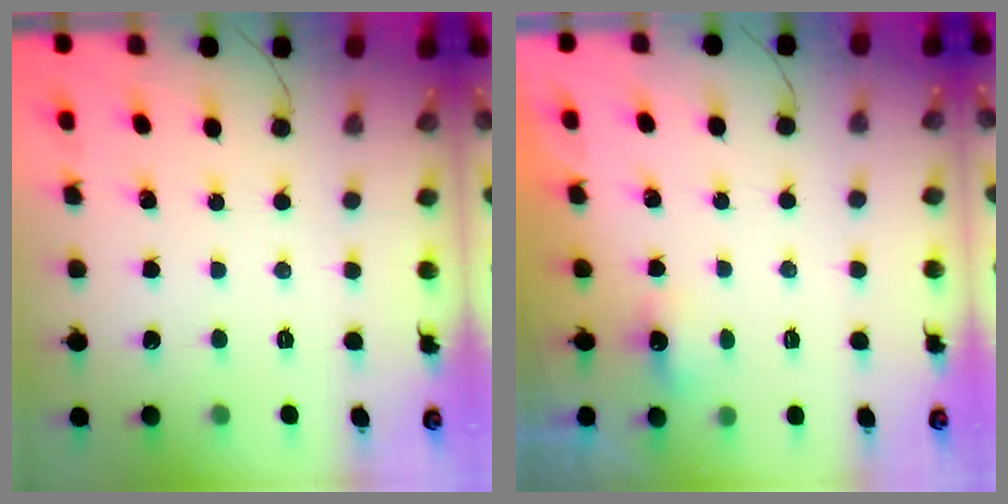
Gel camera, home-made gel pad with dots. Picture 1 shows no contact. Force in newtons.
{"total": 1.7, "press": 1.5, "slide": 0.7}